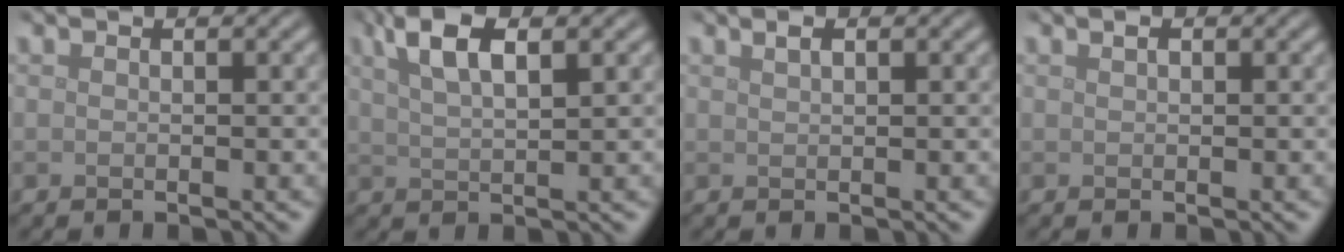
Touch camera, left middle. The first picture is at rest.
{"total": 4.9, "force": [2.6, 1.6, 3.9], "torque": [-0.072, 0.010, 0.046]}
{"total": 1.0, "force": [0.7, 0.3, 0.6], "torque": [-0.013, 0.003, 0.013]}
{"total": 0.6, "force": [0.4, 0.2, 0.3], "torque": [-0.007, 0.003, 0.006]}